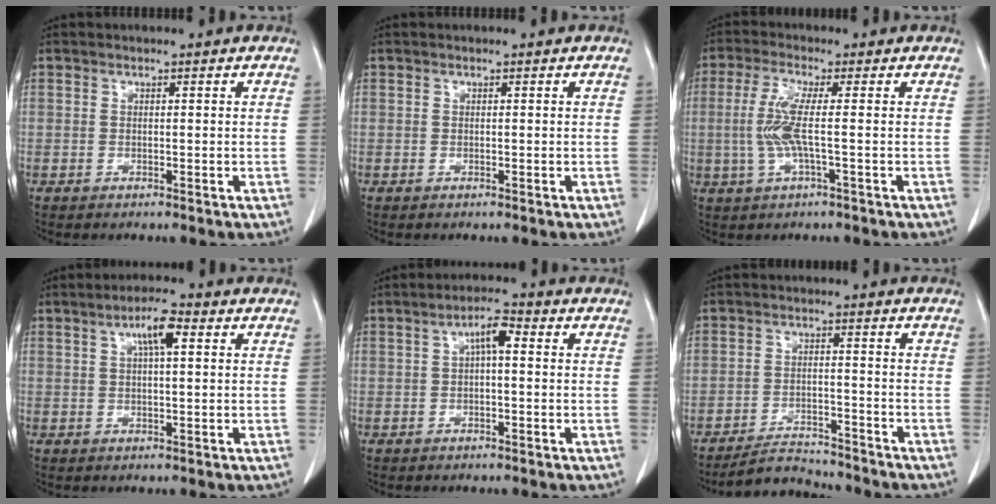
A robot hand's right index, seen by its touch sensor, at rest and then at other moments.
{"total": 0.0}
{"total": 5.9, "force": [-0.4, 0.4, 5.9], "torque": [-0.137, 0.000, -0.010]}
{"total": 4.7, "force": [1.7, 0.8, 4.3], "torque": [-0.080, 0.010, 0.031]}
{"total": 3.8, "force": [0.7, 0.9, 3.6], "torque": [-0.062, 0.013, 0.008]}
{"total": 6.1, "force": [-6.0, 1.1, 0.1], "torque": [-0.002, 0.000, -0.100]}